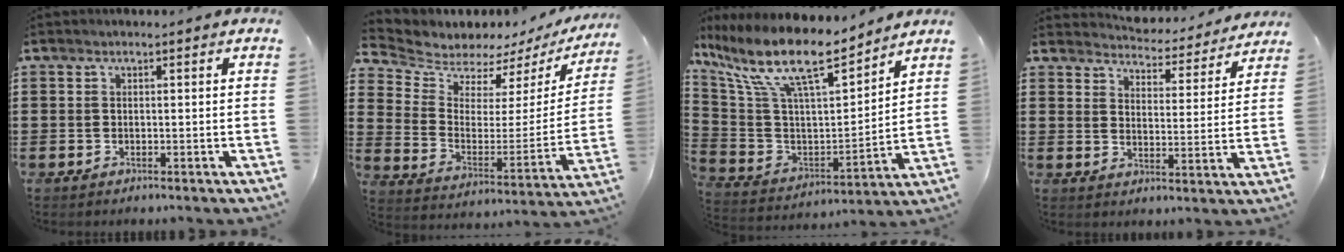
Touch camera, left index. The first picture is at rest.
{"total": 5.0, "force": [4.7, 1.5, -0.1], "torque": [-0.037, -0.044, 0.077]}
{"total": 13.9, "force": [10.2, 3.1, 9.0], "torque": [-0.215, -0.062, 0.173]}
{"total": 4.2, "force": [4.2, 0.0, 0.1], "torque": [-0.019, -0.041, 0.067]}